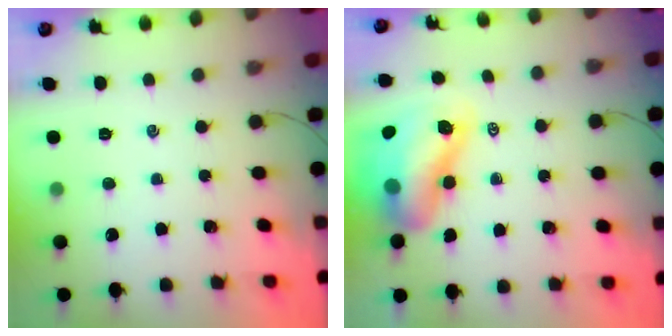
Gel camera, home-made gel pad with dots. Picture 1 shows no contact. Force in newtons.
{"total": 14.6, "press": 14.1, "slide": 3.9}